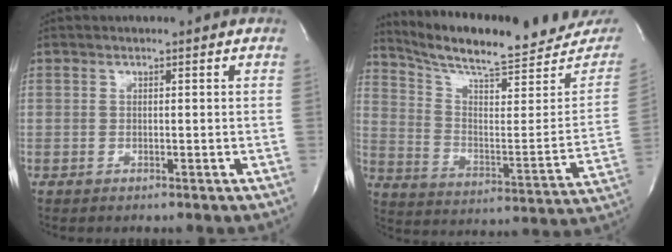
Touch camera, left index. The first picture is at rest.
{"total": 22.1, "force": [20.1, 2.9, 8.6], "torque": [-0.140, -0.058, 0.282]}